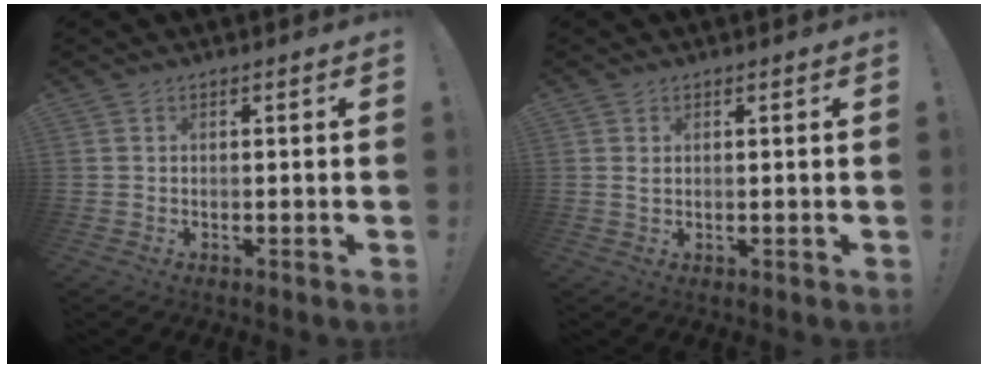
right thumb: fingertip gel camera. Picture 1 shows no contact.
{"total": 0.9, "force": [0.5, 0.6, 0.5], "torque": [-0.004, -0.001, 0.007]}